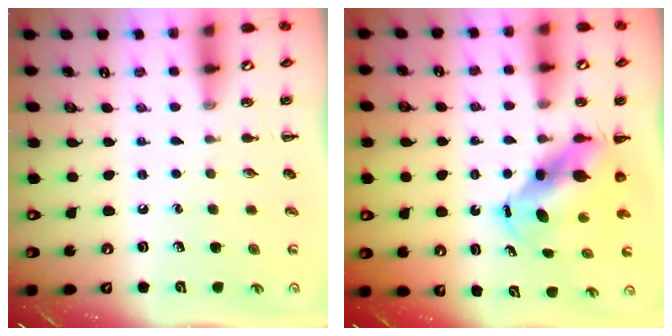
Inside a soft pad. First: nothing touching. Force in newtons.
{"total": 6.8, "press": 6.6, "slide": 1.5}